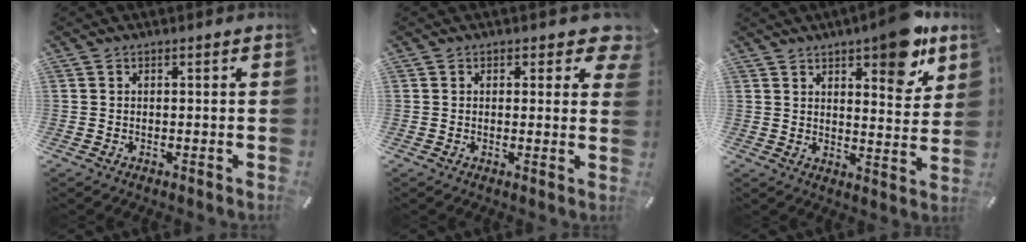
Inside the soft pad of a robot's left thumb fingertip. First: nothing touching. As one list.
[{"total": 4.2, "force": [2.1, 2.6, 2.7], "torque": [-0.017, -0.010, 0.030]}, {"total": 11.2, "force": [8.0, 4.1, 6.7], "torque": [-0.071, -0.053, 0.131]}]